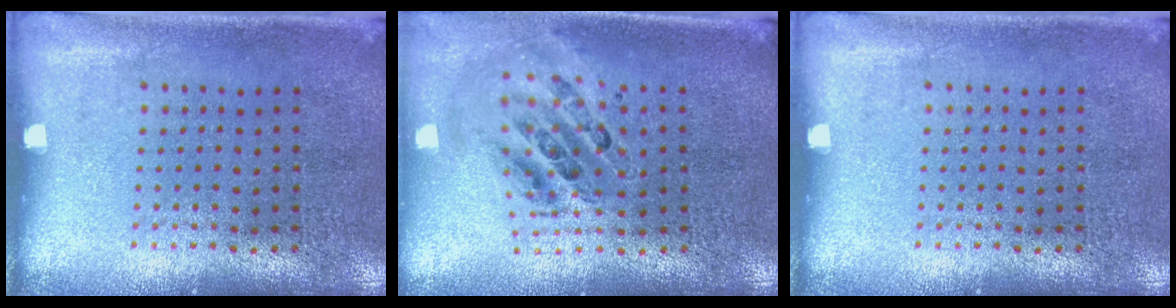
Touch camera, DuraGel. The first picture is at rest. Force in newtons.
{"total": 1.0, "press": 0.9, "slide": 0.3}
{"total": 0.0}